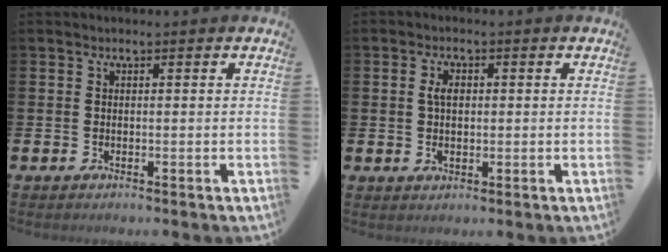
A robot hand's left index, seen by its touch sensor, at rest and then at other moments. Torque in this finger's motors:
{"motor_torque": [0.84, 0.11, 0.36, 0.09]}